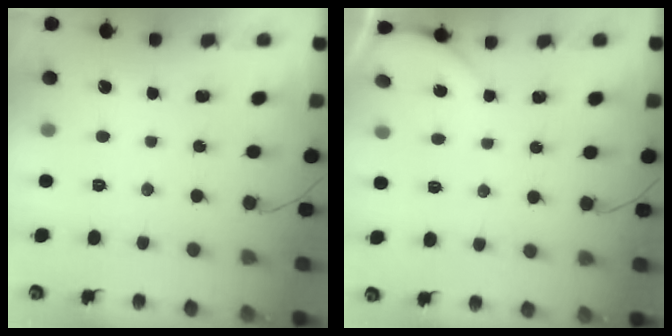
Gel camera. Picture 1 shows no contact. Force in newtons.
{"total": 2.4, "press": 2.4, "slide": 0.3}